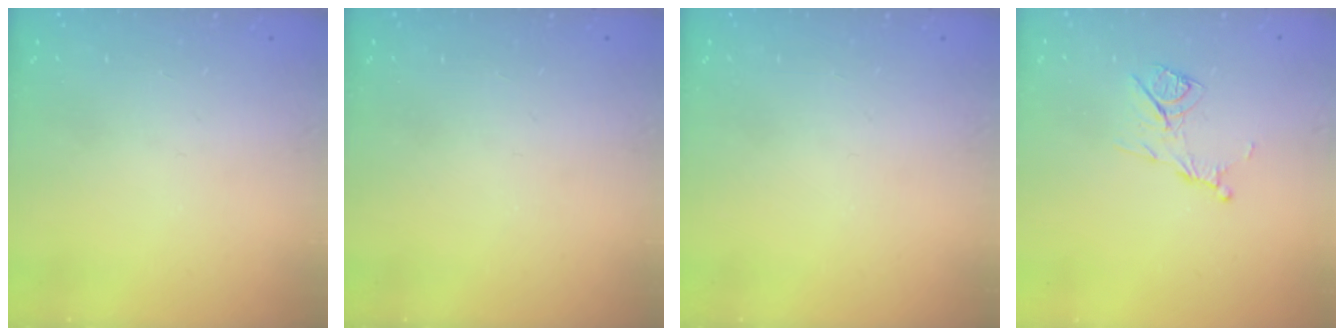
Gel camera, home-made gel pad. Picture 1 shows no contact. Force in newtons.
{"total": 0.0}
{"total": 0.0}
{"total": 9.2, "press": 9.2, "slide": 0.2}